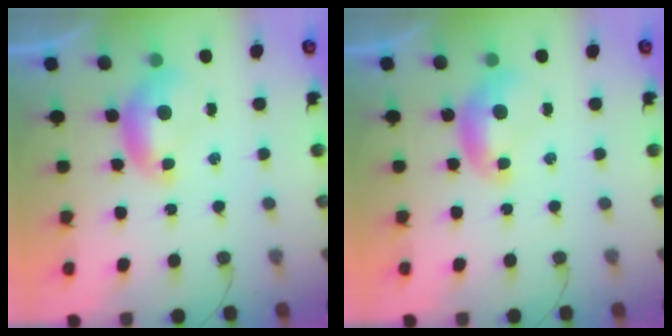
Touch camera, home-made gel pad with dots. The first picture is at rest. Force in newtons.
{"total": 0.0}